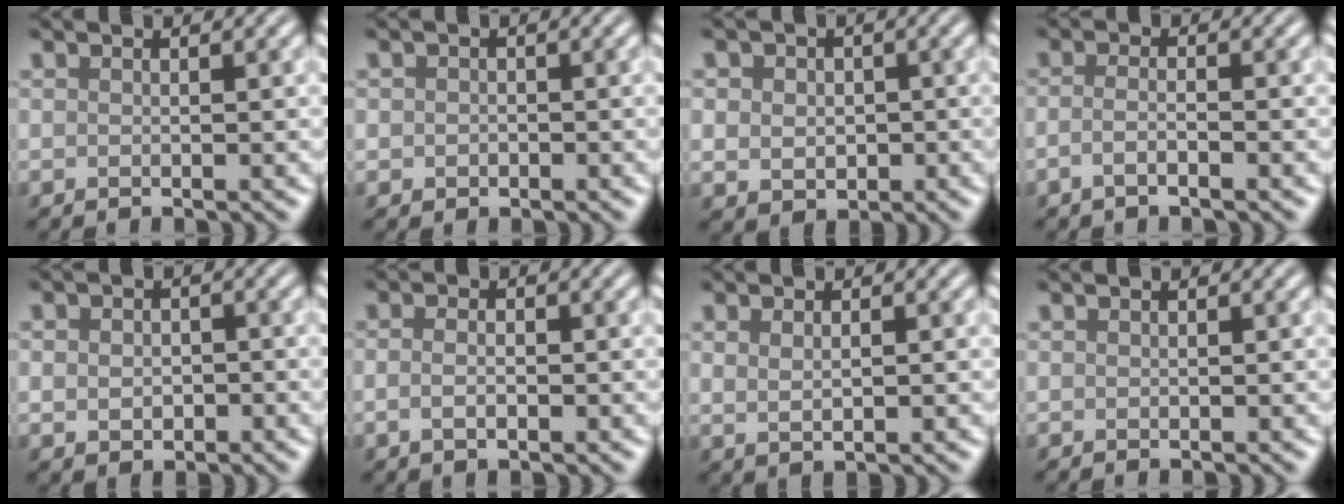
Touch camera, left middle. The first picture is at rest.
{"total": 1.1, "force": [-0.1, 1.0, 0.3], "torque": [0.001, -0.004, -0.007]}
{"total": 3.7, "force": [0.2, 3.2, 1.8], "torque": [-0.027, 0.006, -0.012]}
{"total": 1.7, "force": [-0.9, 0.5, 1.4], "torque": [-0.026, 0.000, -0.023]}
{"total": 2.5, "force": [-0.3, 1.9, 1.5], "torque": [-0.017, -0.006, -0.006]}
{"total": 2.0, "force": [-0.5, 1.1, 1.6], "torque": [-0.028, -0.003, -0.012]}
{"total": 1.5, "force": [0.3, 0.7, 1.3], "torque": [-0.028, -0.004, 0.013]}
{"total": 0.0}